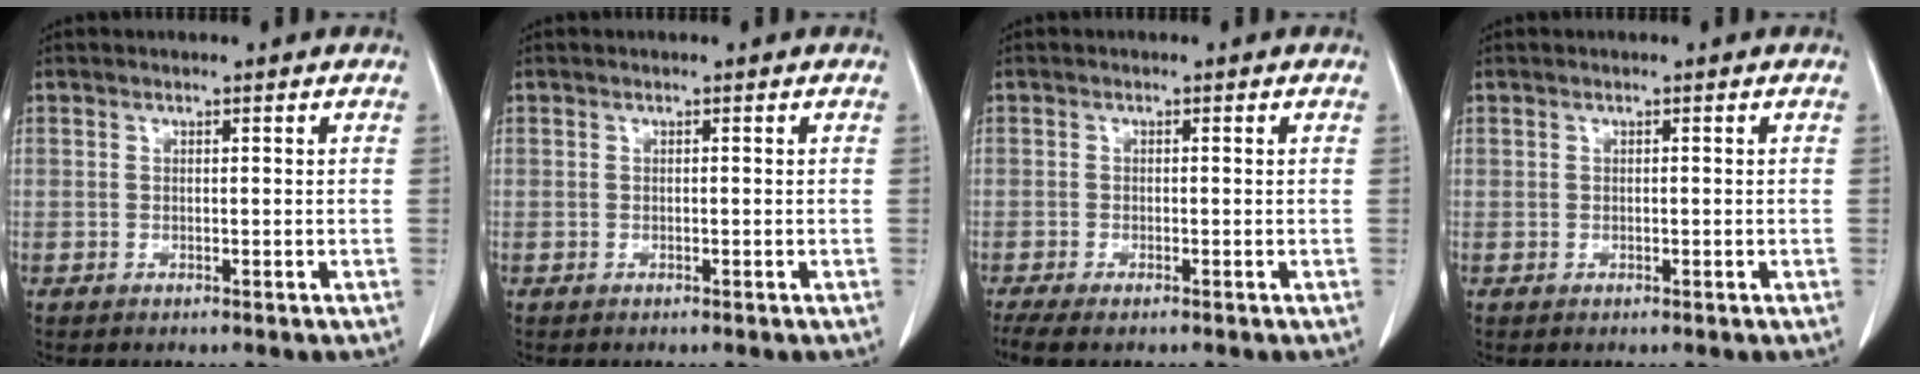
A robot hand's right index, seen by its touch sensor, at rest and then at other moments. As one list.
[{"total": 0.0}, {"total": 3.7, "force": [-2.6, 0.8, 2.5], "torque": [-0.048, -0.008, -0.044]}, {"total": 0.0}]